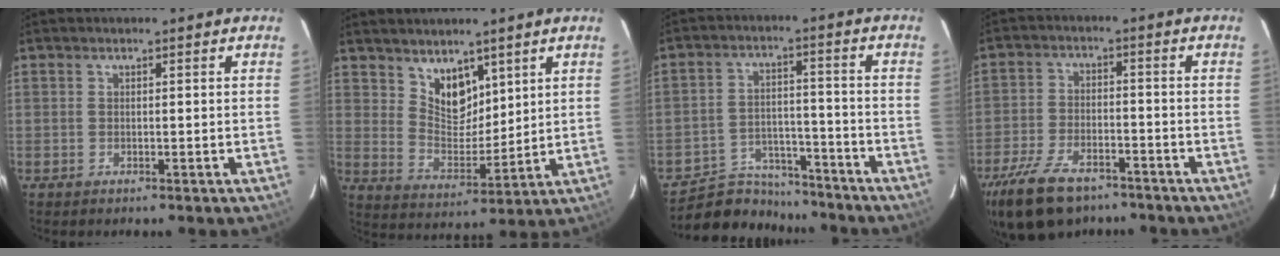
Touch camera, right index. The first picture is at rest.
{"total": 8.0, "force": [5.4, 4.7, 3.5], "torque": [-0.050, -0.001, 0.107]}
{"total": 11.7, "force": [-10.5, 4.9, 1.8], "torque": [-0.055, 0.026, -0.156]}
{"total": 15.8, "force": [-11.1, 7.8, 8.2], "torque": [-0.196, -0.019, -0.190]}